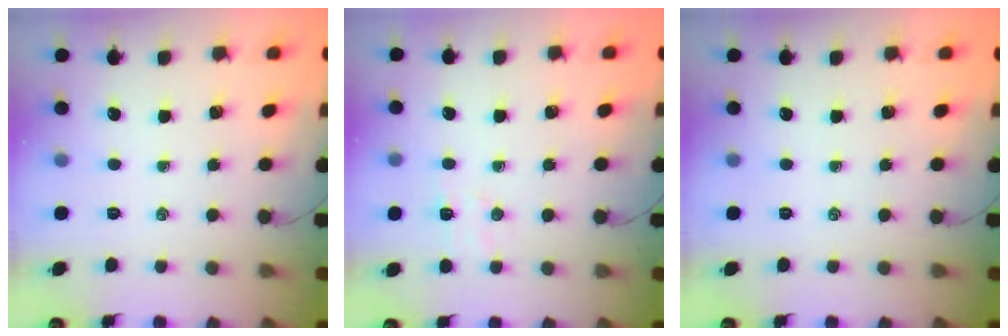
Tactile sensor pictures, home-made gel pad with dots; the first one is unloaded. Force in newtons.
{"total": 5.4, "press": 5.3, "slide": 1.0}
{"total": 0.0}